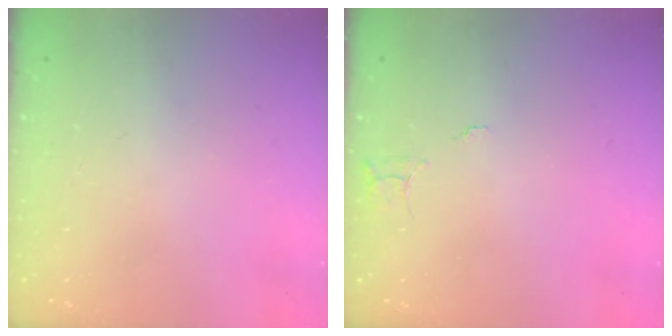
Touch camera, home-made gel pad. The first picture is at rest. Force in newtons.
{"total": 4.9, "press": 4.8, "slide": 0.3}